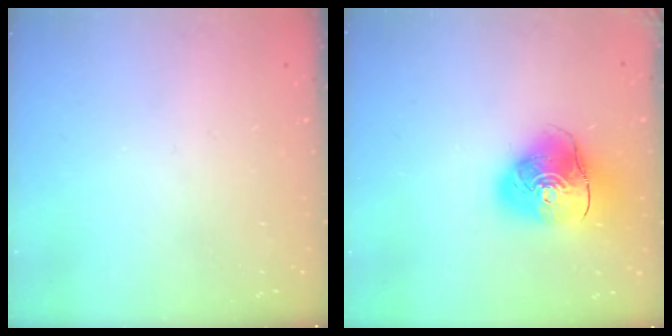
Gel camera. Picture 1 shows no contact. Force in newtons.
{"total": 12.7, "press": 12.6, "slide": 2.0}